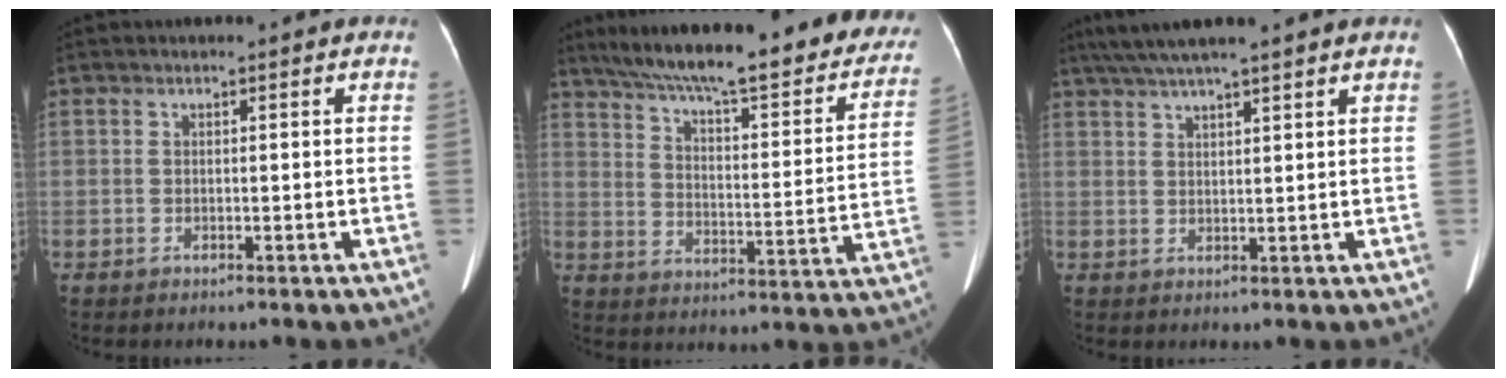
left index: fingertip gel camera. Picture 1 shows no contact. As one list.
[{"total": 32.3, "force": [26.4, 5.8, 17.6], "torque": [-0.256, -0.035, 0.334]}, {"total": 9.2, "force": [7.6, -0.5, 5.2], "torque": [-0.087, 0.039, 0.110]}]